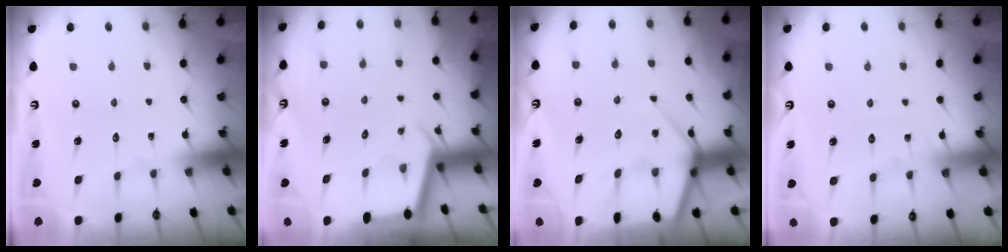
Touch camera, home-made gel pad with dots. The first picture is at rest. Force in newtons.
{"total": 2.2, "press": 2.2, "slide": 0.1}
{"total": 9.0, "press": 8.9, "slide": 0.8}
{"total": 4.8, "press": 4.7, "slide": 0.7}